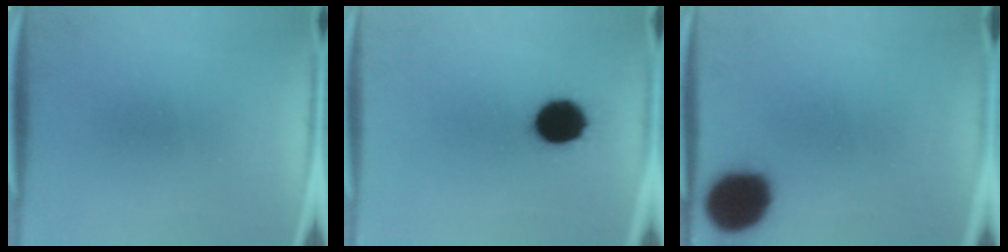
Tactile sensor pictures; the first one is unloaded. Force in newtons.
{"total": 12.2}
{"total": 18.4}